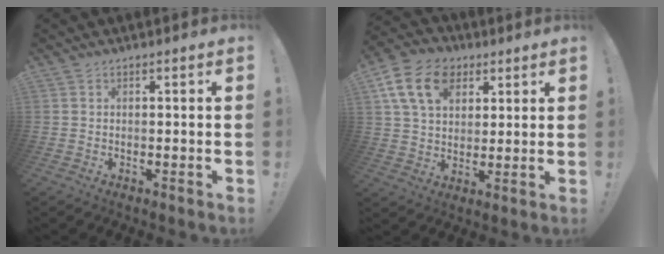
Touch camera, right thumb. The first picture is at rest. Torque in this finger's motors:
{"motor_torque": [0.30, 0.31, 0.40, 0.40, 0.06]}